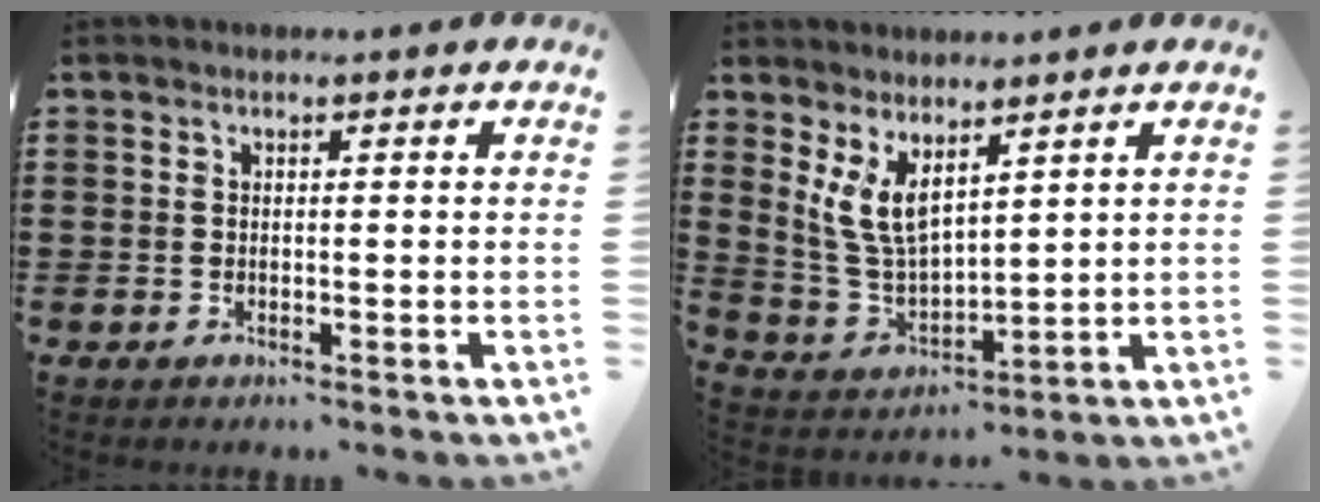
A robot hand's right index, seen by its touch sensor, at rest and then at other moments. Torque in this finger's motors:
{"motor_torque": [1.16, 0.34, 0.58, 0.18]}